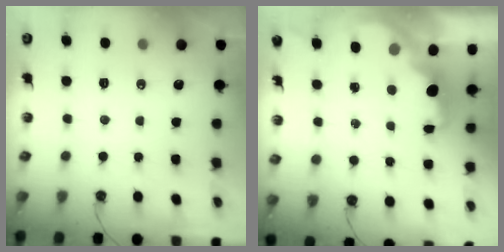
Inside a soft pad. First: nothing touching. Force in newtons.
{"total": 2.1, "press": 1.9, "slide": 0.8}